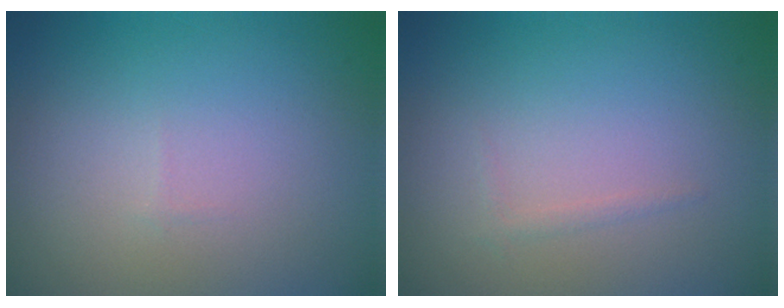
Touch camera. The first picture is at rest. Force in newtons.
{"total": 0.6, "press": 0.6, "slide": 0.1}